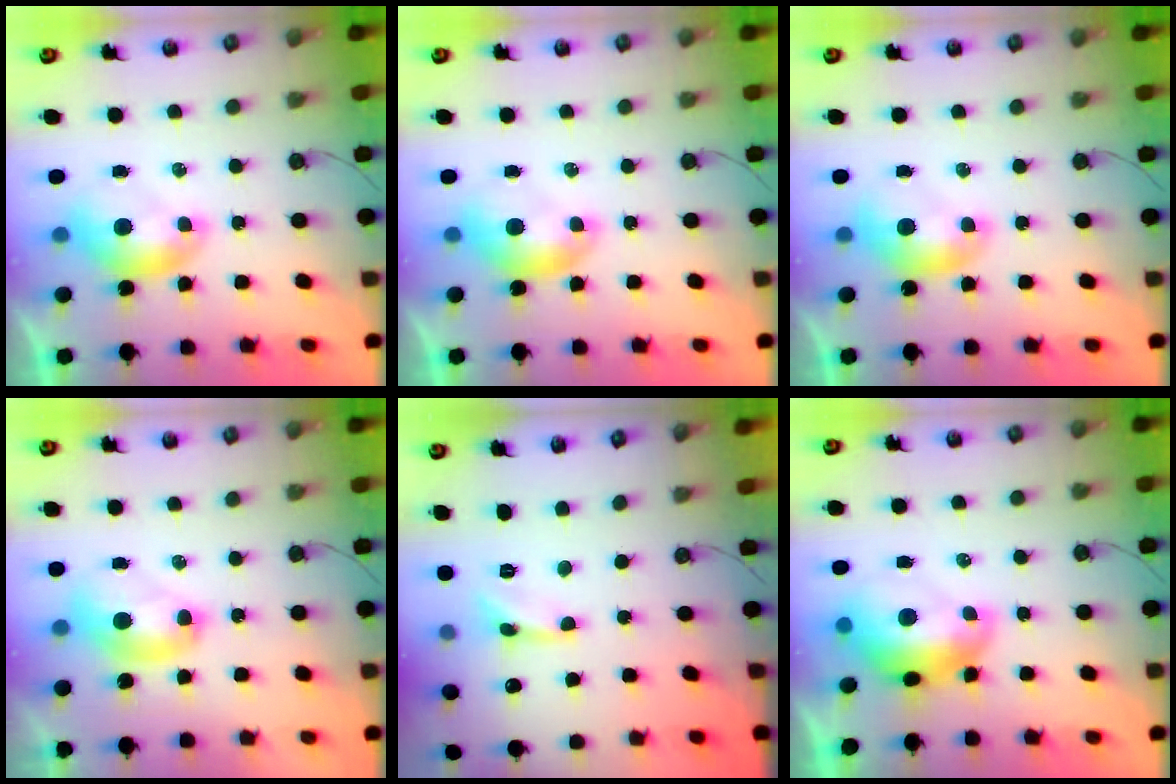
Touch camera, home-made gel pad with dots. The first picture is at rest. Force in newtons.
{"total": 0.0}
{"total": 0.0}
{"total": 2.5, "press": 2.5, "slide": 0.1}
{"total": 0.9, "press": 0.8, "slide": 0.3}
{"total": 3.0, "press": 2.9, "slide": 0.7}